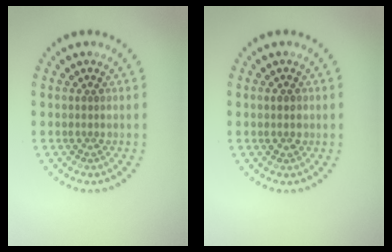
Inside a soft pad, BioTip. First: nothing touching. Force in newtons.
{"total": 1.4, "press": 1.4, "slide": 0.1}